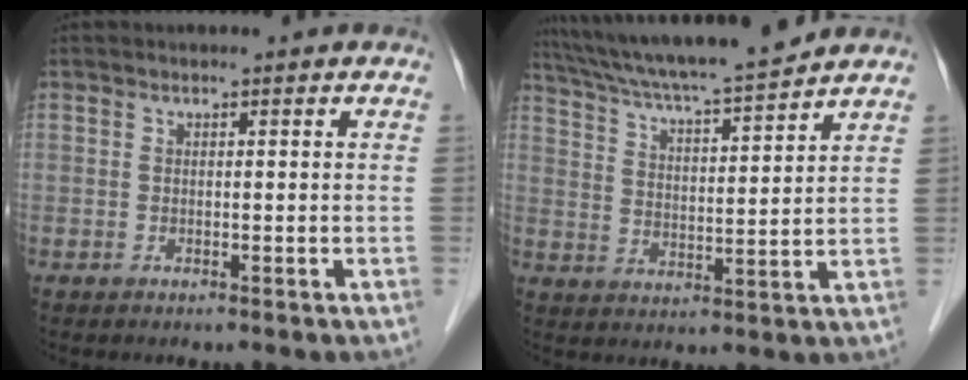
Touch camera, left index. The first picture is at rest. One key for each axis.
{"total": 15.1, "fx": 13.6, "fy": -0.2, "fz": 6.6, "tx": -0.121, "ty": 0.011, "tz": 0.219}